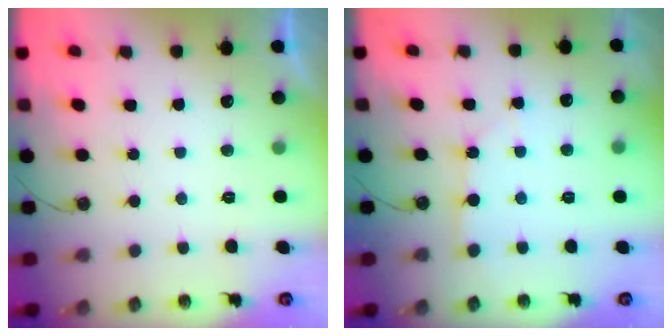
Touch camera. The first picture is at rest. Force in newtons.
{"total": 2.4, "press": 2.3, "slide": 0.3}